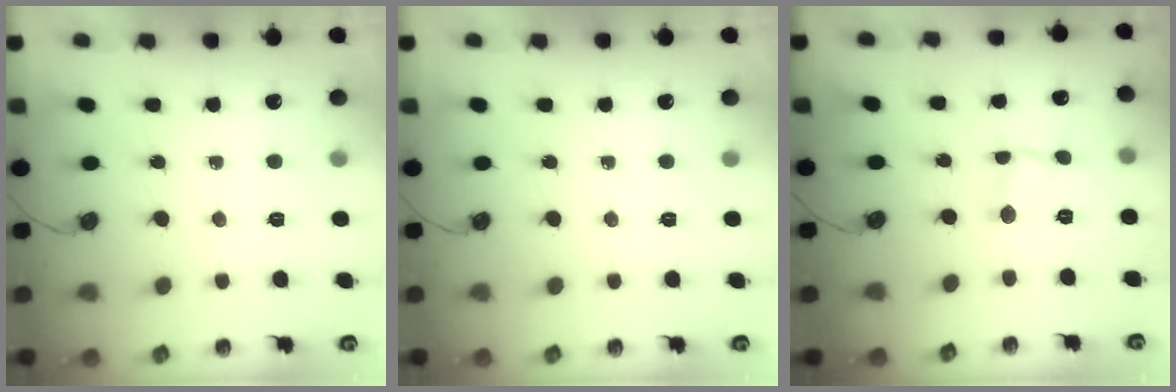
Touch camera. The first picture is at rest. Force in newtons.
{"total": 0.0}
{"total": 3.1, "press": 1.2, "slide": 2.9}